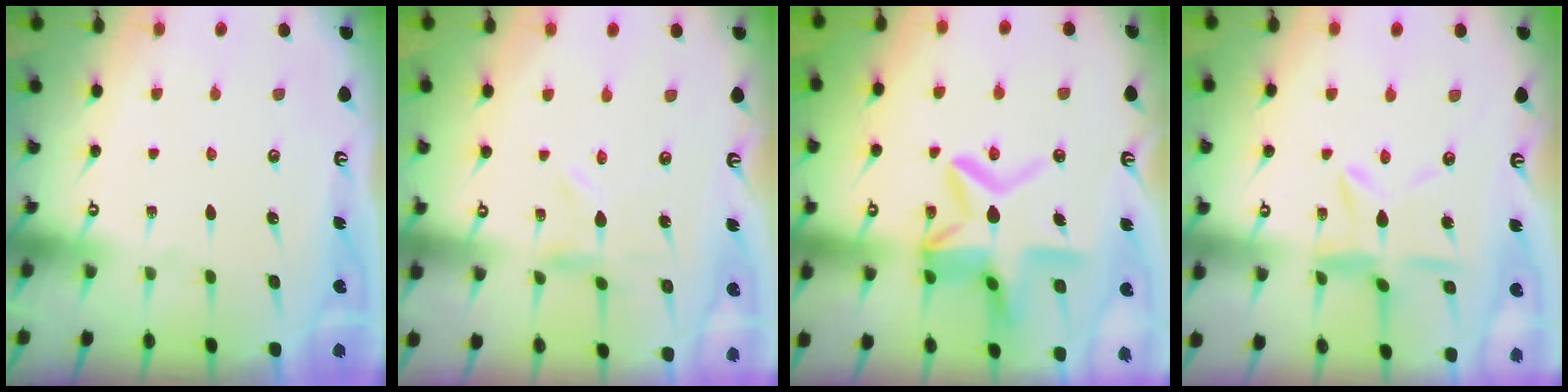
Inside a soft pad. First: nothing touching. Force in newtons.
{"total": 0.0}
{"total": 14.3, "press": 14.2, "slide": 1.4}
{"total": 8.2, "press": 8.2, "slide": 0.6}